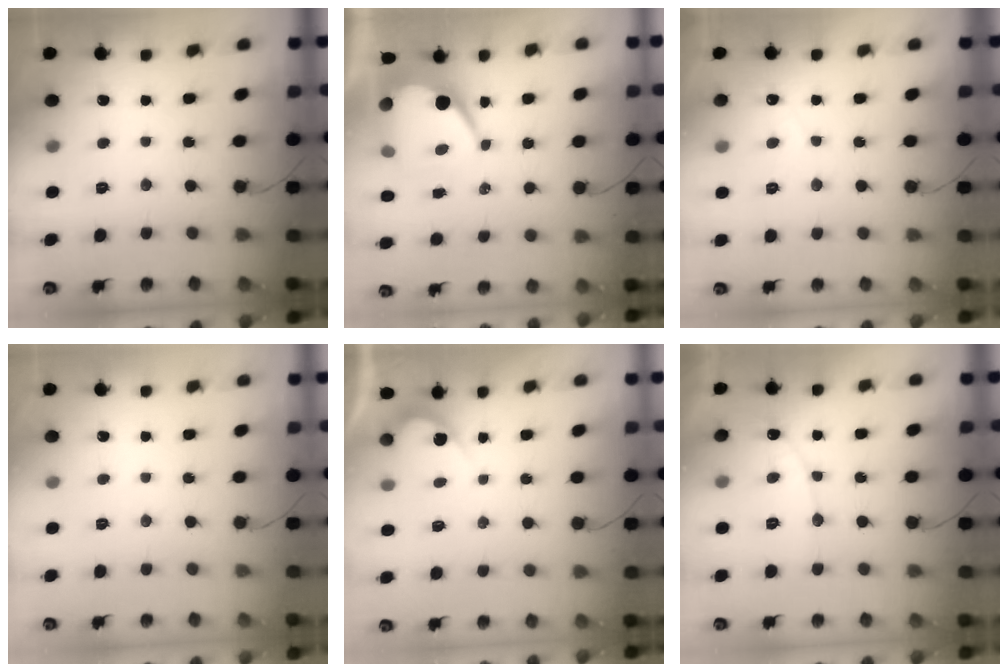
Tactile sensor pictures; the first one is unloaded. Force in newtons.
{"total": 11.2, "press": 11.1, "slide": 0.7}
{"total": 1.6, "press": 1.6, "slide": 0.2}
{"total": 0.0}
{"total": 3.8, "press": 3.8, "slide": 0.2}
{"total": 8.7, "press": 8.6, "slide": 0.8}